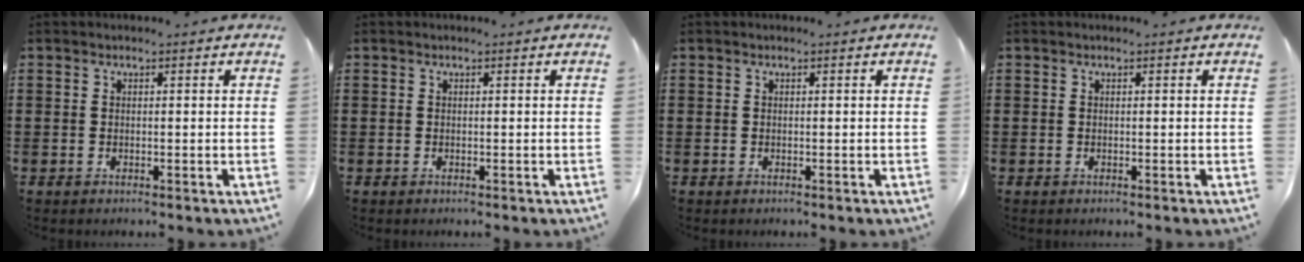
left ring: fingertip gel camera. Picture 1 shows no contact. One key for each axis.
{"total": 0.0}
{"total": 0.0}
{"total": 0.0}